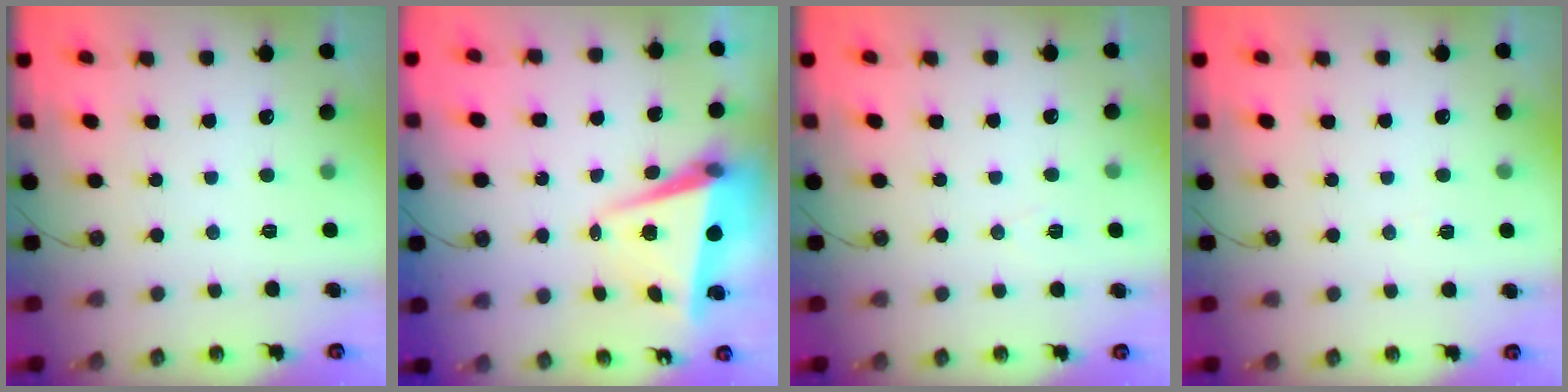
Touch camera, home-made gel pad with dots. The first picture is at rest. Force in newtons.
{"total": 7.3, "press": 7.2, "slide": 1.3}
{"total": 6.2, "press": 4.2, "slide": 4.6}
{"total": 4.3, "press": 4.2, "slide": 0.5}